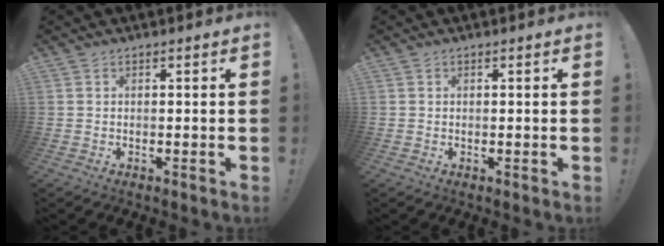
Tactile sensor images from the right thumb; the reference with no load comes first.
{"total": 0.0}